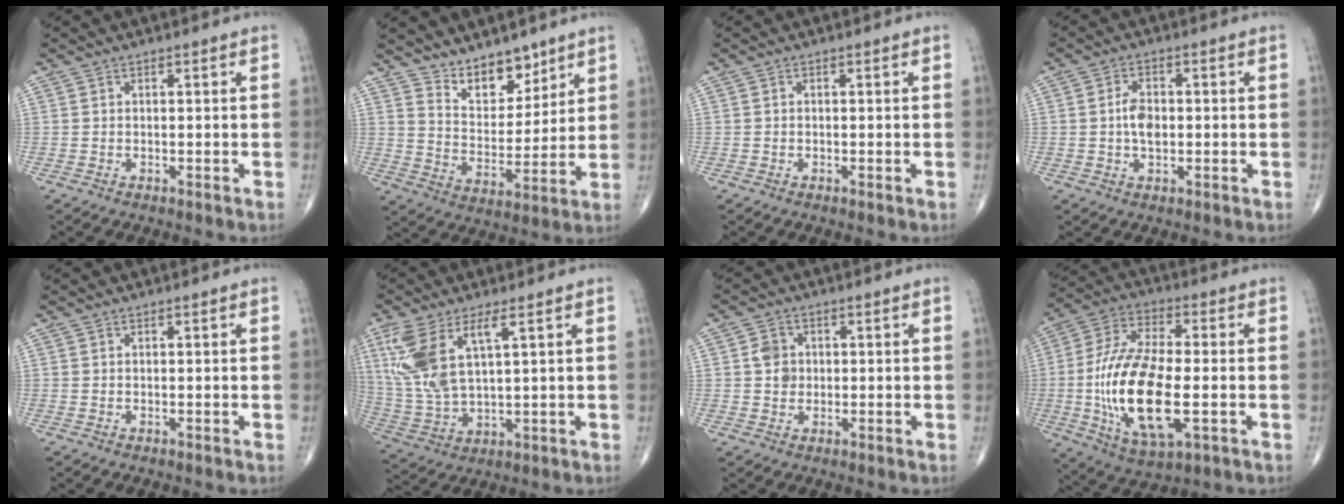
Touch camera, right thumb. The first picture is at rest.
{"total": 9.6, "force": [7.5, 4.7, 3.9], "torque": [-0.031, -0.061, 0.140]}
{"total": 0.0}
{"total": 4.5, "force": [0.0, 2.7, 3.6], "torque": [-0.061, 0.005, -0.003]}
{"total": 0.0}
{"total": 12.5, "force": [4.9, 4.9, 10.3], "torque": [-0.239, -0.016, 0.112]}
{"total": 3.7, "force": [0.4, 3.3, 1.8], "torque": [-0.013, 0.002, 0.006]}
{"total": 20.2, "force": [-3.2, 8.4, 18.0], "torque": [-0.366, 0.004, -0.050]}